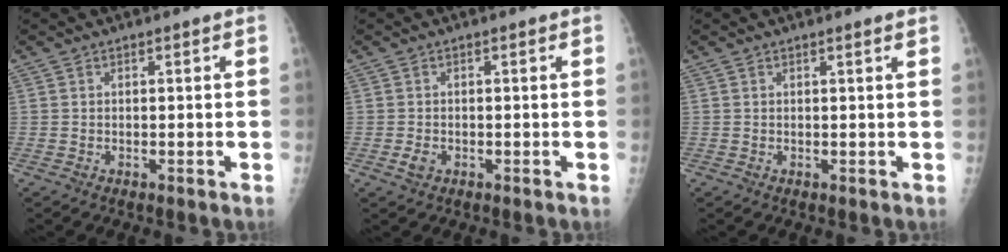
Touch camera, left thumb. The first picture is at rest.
{"total": 1.7, "force": [-0.6, 1.2, 1.0], "torque": [-0.018, 0.000, -0.010]}
{"total": 0.9, "force": [0.7, -0.1, 0.6], "torque": [-0.010, 0.000, 0.011]}